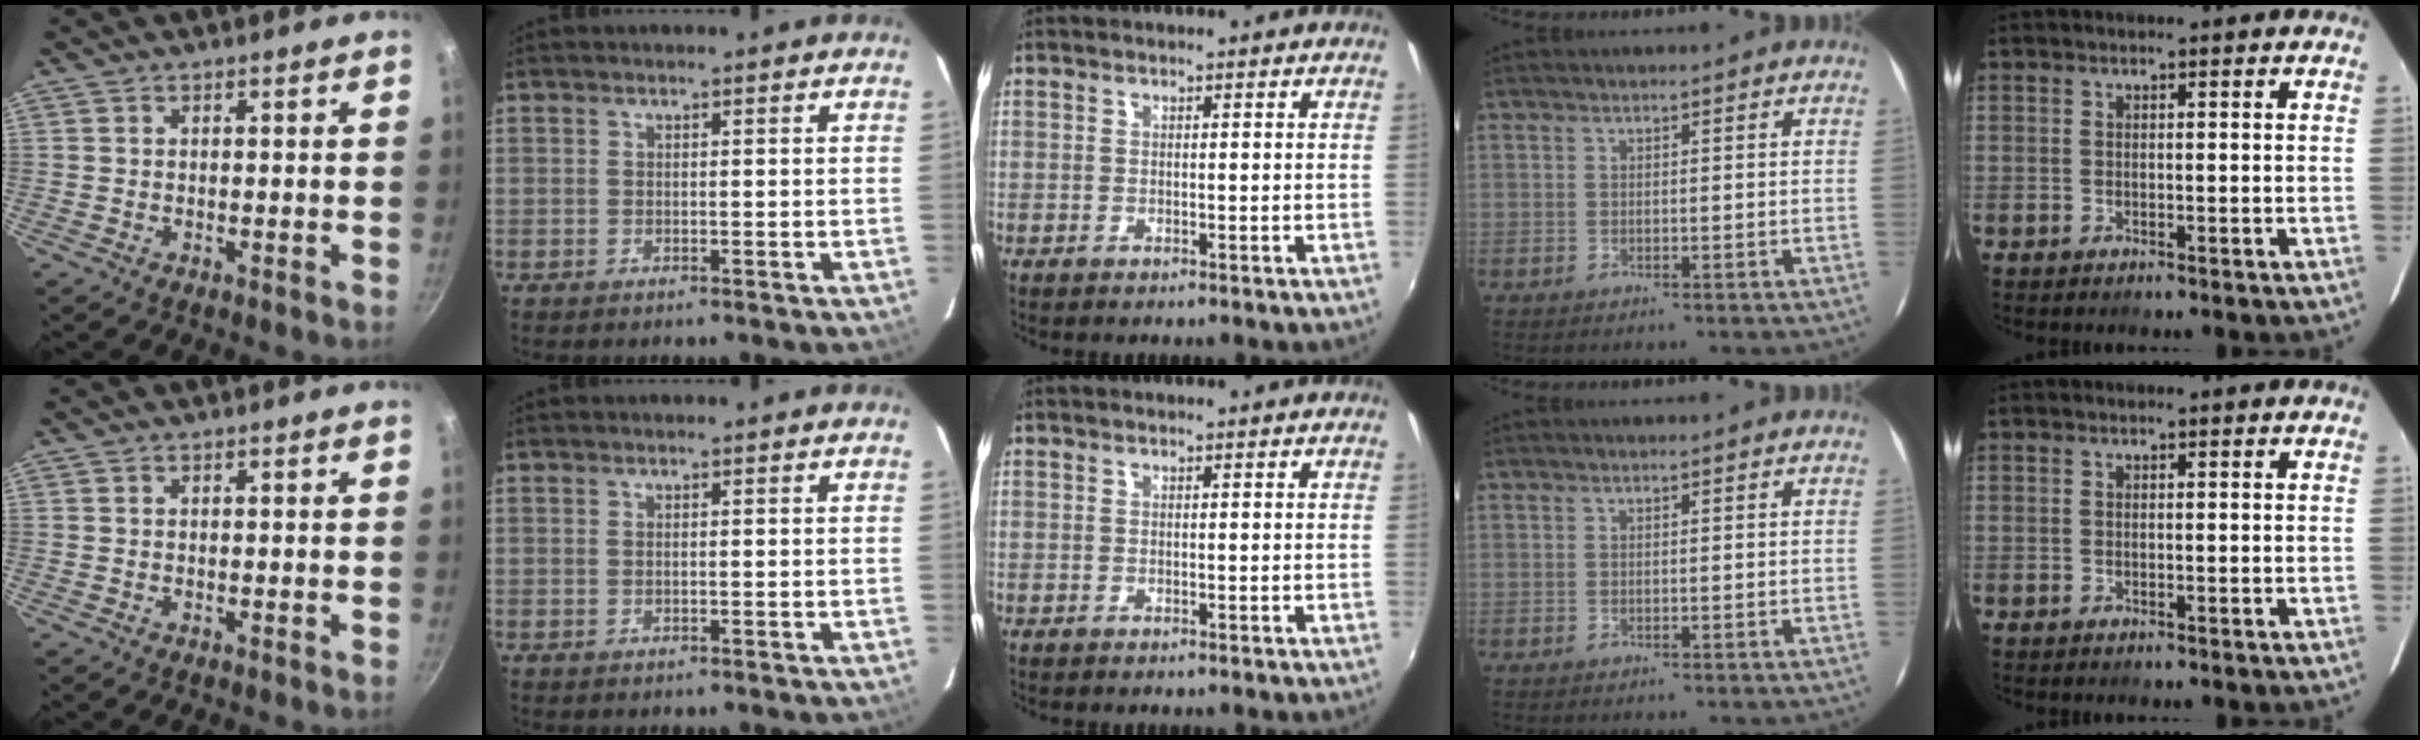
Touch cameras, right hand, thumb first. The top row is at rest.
{}